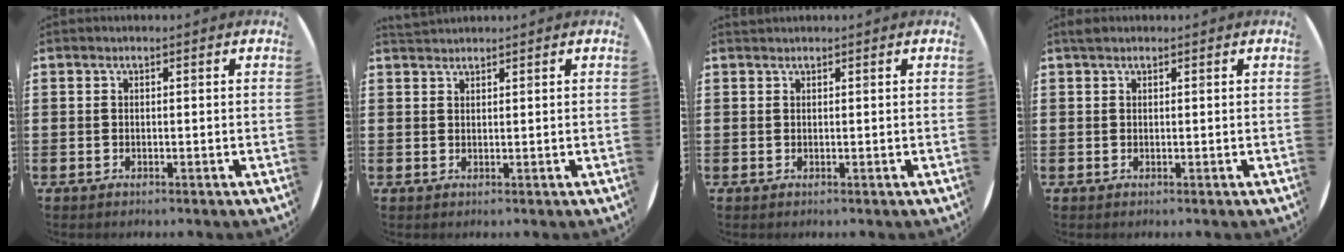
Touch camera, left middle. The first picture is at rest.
{"total": 1.2, "force": [1.2, 0.2, -0.1], "torque": [0.001, 0.001, 0.024]}
{"total": 0.0}
{"total": 0.9, "force": [0.7, 0.4, 0.1], "torque": [0.003, 0.001, 0.013]}